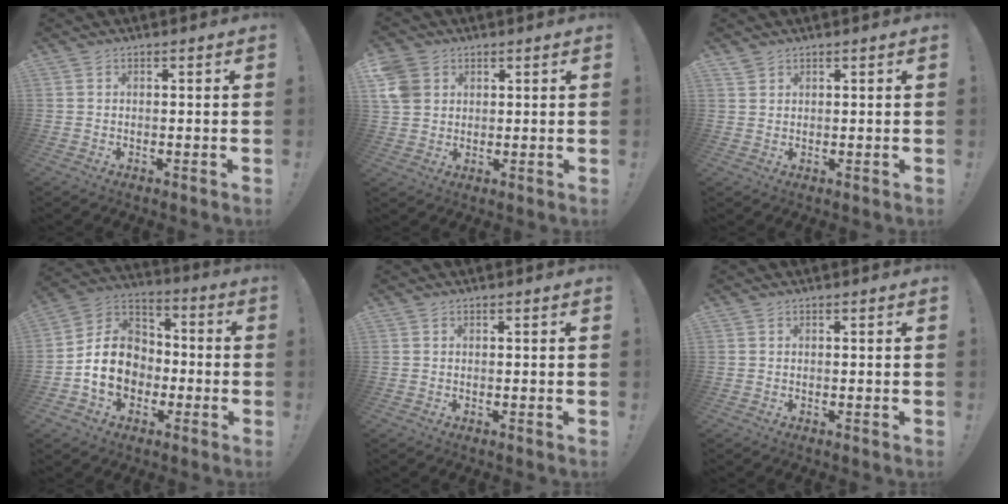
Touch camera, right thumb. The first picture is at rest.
{"total": 7.3, "force": [3.1, 6.0, 2.8], "torque": [-0.068, -0.006, 0.065]}
{"total": 1.6, "force": [1.5, 0.4, 0.3], "torque": [0.001, -0.011, 0.027]}
{"total": 15.0, "force": [-3.8, 12.1, 8.1], "torque": [-0.142, 0.029, -0.062]}
{"total": 0.0}
{"total": 0.0}